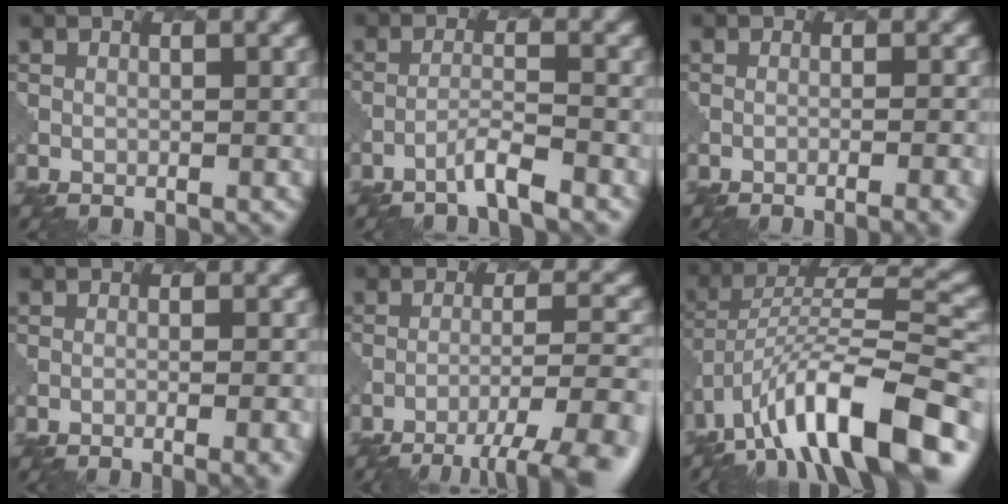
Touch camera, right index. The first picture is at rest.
{"total": 2.4, "force": [-1.9, 0.0, 1.6], "torque": [-0.027, 0.007, -0.042]}
{"total": 3.9, "force": [-2.3, 0.9, 3.0], "torque": [-0.024, 0.015, -0.032]}
{"total": 3.7, "force": [-1.8, 1.1, 3.1], "torque": [-0.023, 0.012, -0.026]}
{"total": 8.0, "force": [-5.6, 1.4, 5.5], "torque": [-0.078, -0.005, -0.072]}
{"total": 13.0, "force": [-7.2, 4.9, 9.7], "torque": [-0.158, 0.021, -0.122]}